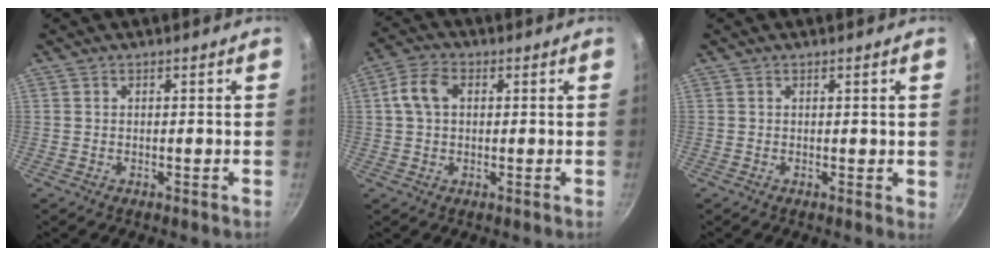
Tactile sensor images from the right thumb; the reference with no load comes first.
{"total": 6.2, "force": [1.1, 4.3, 4.3], "torque": [-0.080, 0.017, 0.013]}
{"total": 0.9, "force": [0.2, 0.4, 0.7], "torque": [-0.005, -0.002, 0.003]}